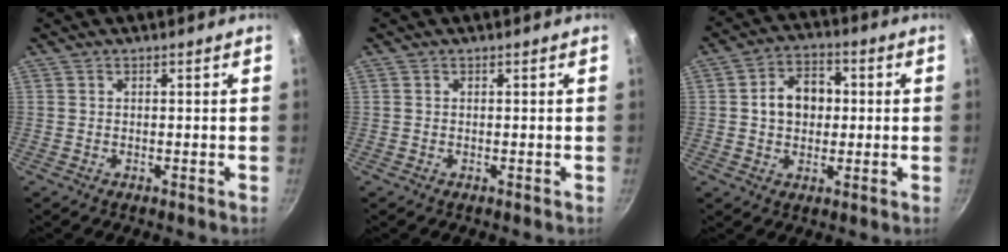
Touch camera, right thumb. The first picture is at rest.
{"total": 0.0}
{"total": 9.0, "force": [0.6, 6.9, 5.8], "torque": [-0.060, 0.015, 0.001]}